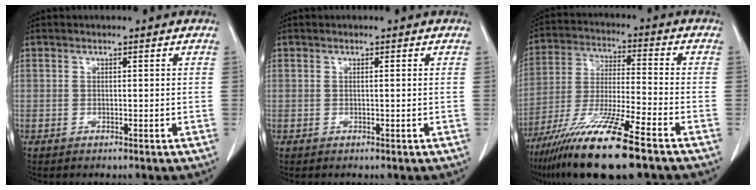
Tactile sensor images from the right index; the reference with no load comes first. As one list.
[{"total": 0.0}, {"total": 15.4, "force": [-10.3, 0.4, 11.5], "torque": [-0.238, -0.048, -0.192]}]